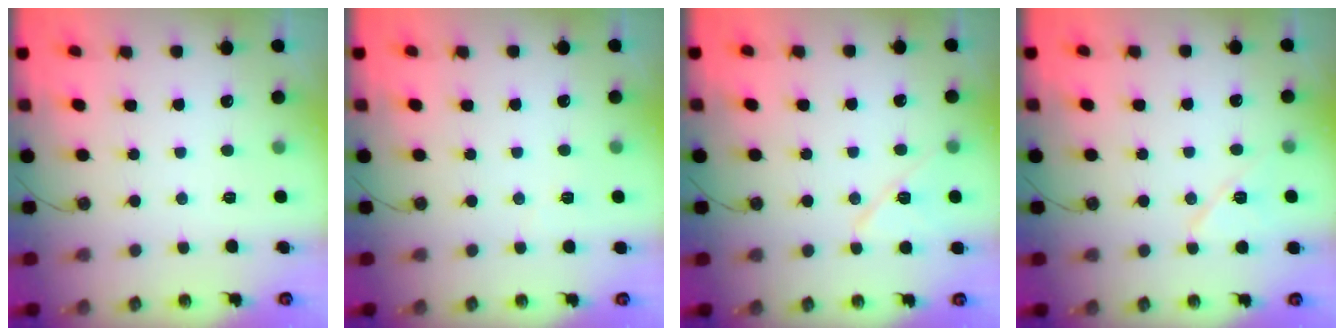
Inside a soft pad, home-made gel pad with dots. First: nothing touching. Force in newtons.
{"total": 2.5, "press": 2.3, "slide": 0.9}
{"total": 8.9, "press": 8.7, "slide": 1.8}
{"total": 8.6, "press": 8.5, "slide": 1.2}